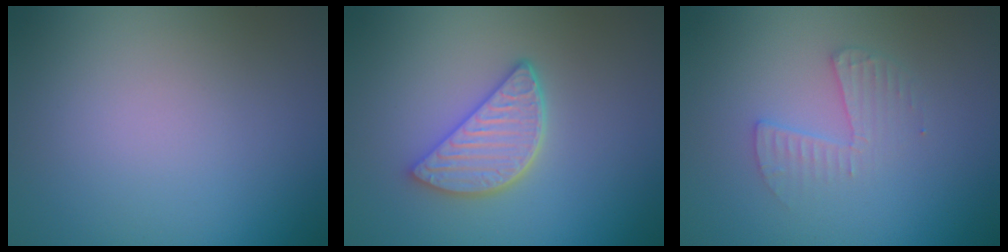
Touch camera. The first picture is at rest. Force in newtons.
{"total": 4.1, "press": 3.4, "slide": 2.3}
{"total": 2.1, "press": 2.0, "slide": 0.1}